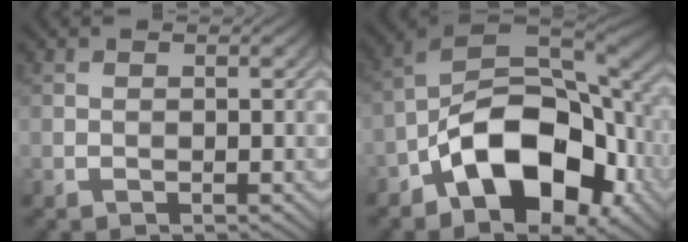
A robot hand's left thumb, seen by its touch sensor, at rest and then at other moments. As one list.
[{"total": 16.5, "force": [-6.2, 8.8, 12.5], "torque": [-0.201, -0.012, -0.127]}]